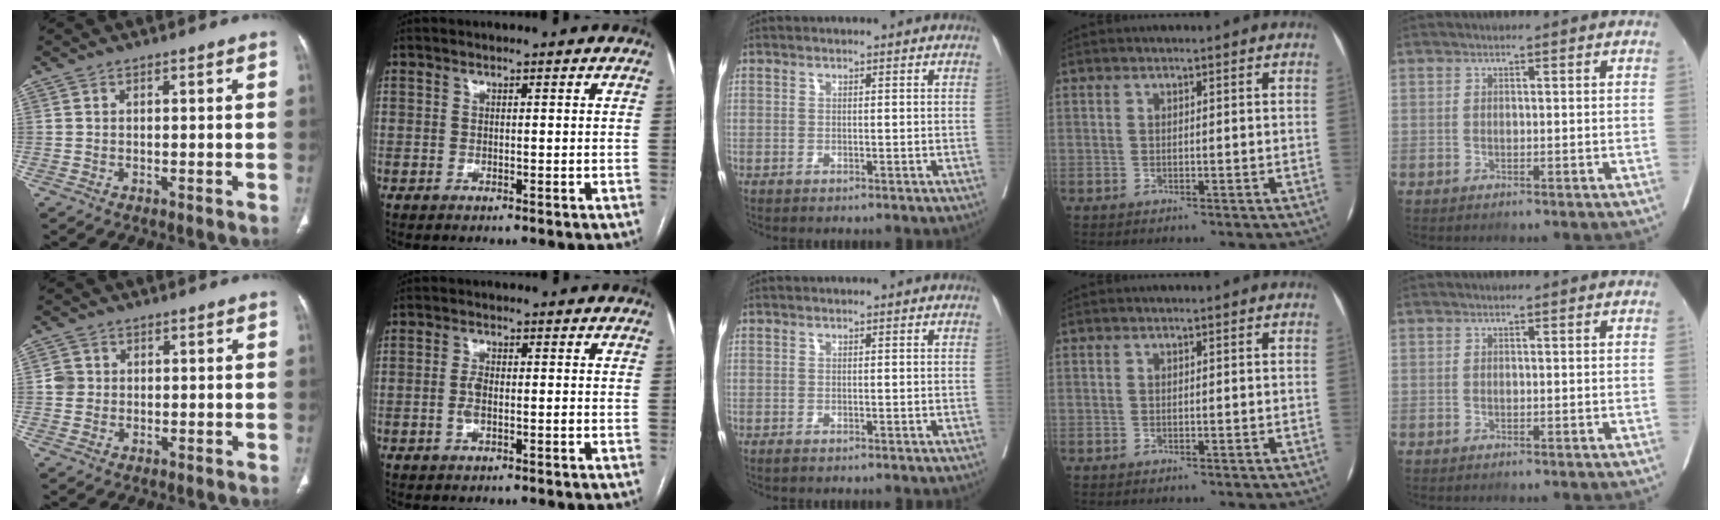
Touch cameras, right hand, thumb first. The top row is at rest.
{"thumb": {"total": 2.7, "force": [0.2, 2.6, 0.8], "torque": [0.002, 0.005, 0.002]}, "index": {"total": 2.6, "force": [-0.6, 1.0, 2.3], "torque": [-0.054, 0.003, -0.010]}}